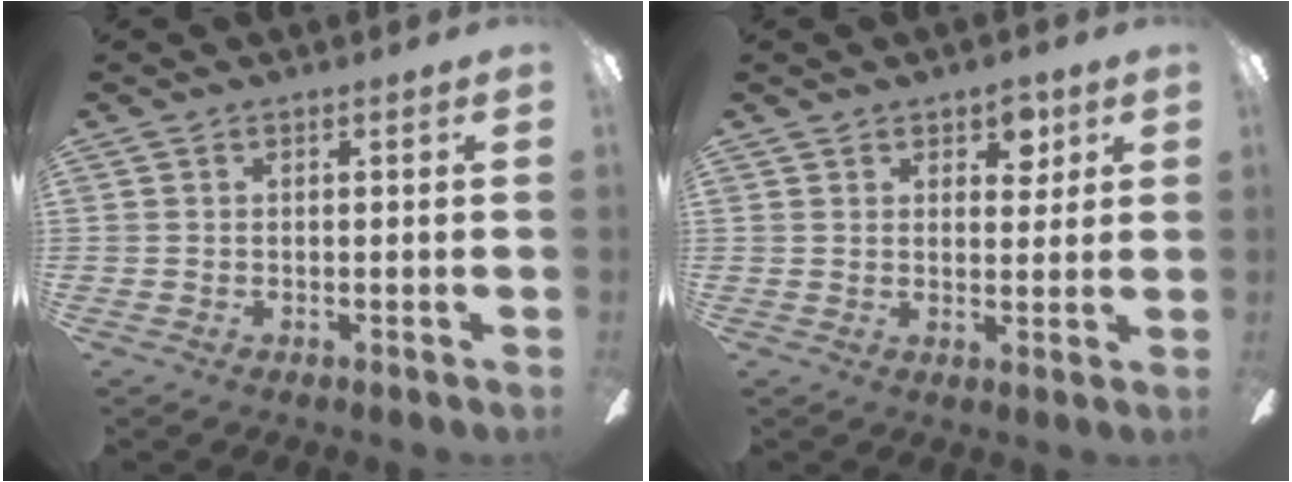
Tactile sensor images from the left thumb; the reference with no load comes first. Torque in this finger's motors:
{"motor_torque": [-0.04, 0.15, 0.05, 0.05, -0.03]}